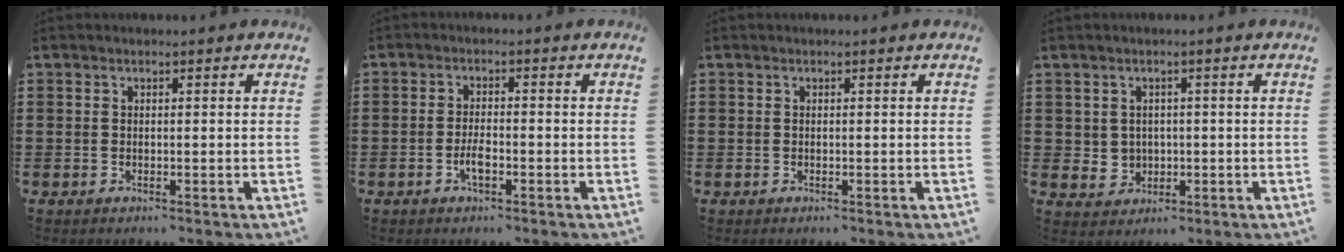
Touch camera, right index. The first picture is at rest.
{"total": 2.9, "force": [-1.2, 0.8, 2.4], "torque": [-0.059, -0.003, -0.027]}
{"total": 0.0}
{"total": 2.4, "force": [0.6, 2.3, 0.4], "torque": [-0.020, 0.008, 0.008]}